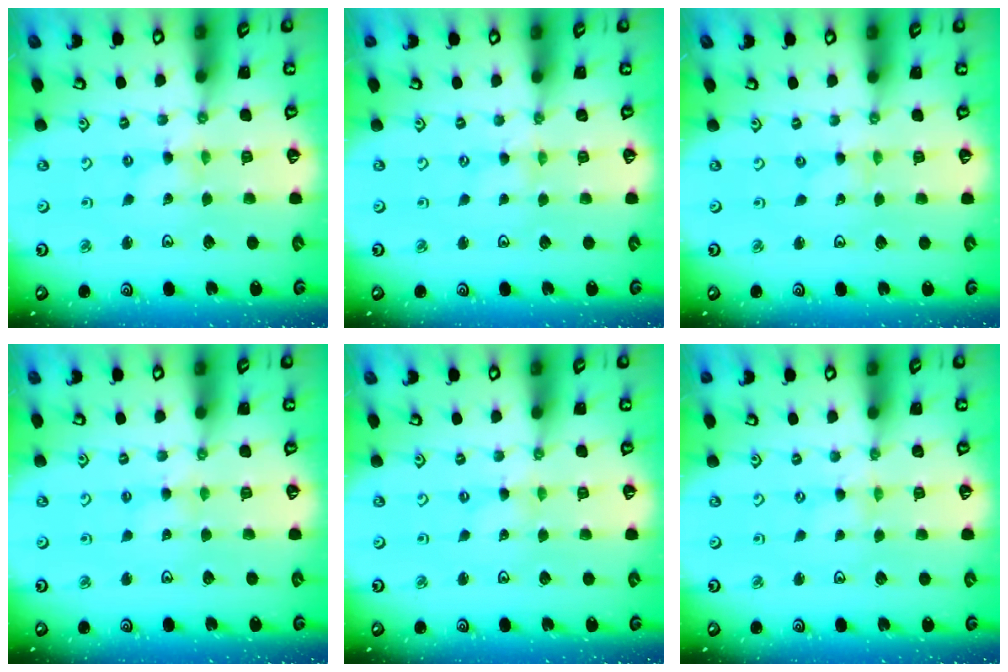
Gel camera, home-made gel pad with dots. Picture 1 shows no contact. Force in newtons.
{"total": 0.0}
{"total": 0.0}
{"total": 2.2, "press": 2.1, "slide": 0.4}
{"total": 0.0}
{"total": 0.0}